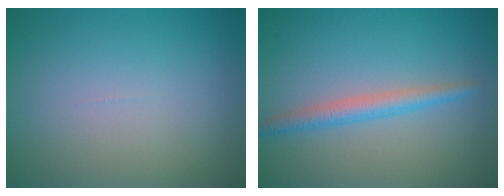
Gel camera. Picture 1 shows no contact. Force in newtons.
{"total": 2.3, "press": 2.3, "slide": 0.1}